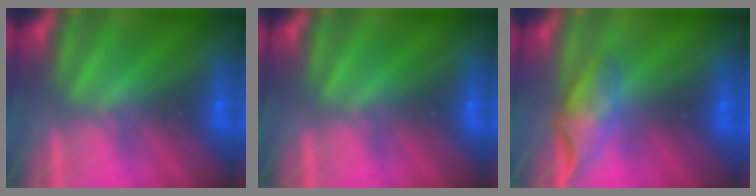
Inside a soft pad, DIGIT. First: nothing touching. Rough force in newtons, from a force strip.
{"total": 0.0}
{"total": 4.5}